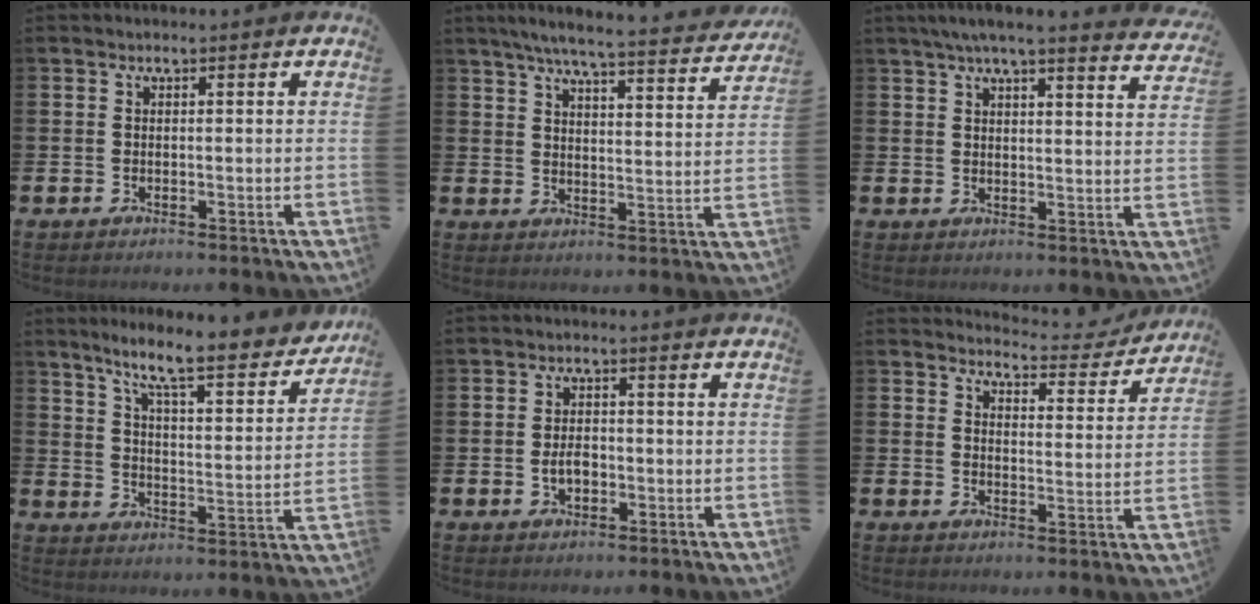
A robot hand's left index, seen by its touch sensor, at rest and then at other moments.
{"total": 6.5, "force": [5.8, 0.3, 2.8], "torque": [-0.059, -0.044, 0.096]}
{"total": 5.4, "force": [5.0, -0.1, 2.1], "torque": [-0.044, -0.023, 0.086]}
{"total": 8.8, "force": [7.6, 0.8, 4.2], "torque": [-0.099, -0.060, 0.123]}
{"total": 2.7, "force": [-0.5, 1.7, 1.9], "torque": [-0.029, 0.000, -0.013]}
{"total": 4.3, "force": [4.2, 0.8, 0.5], "torque": [-0.008, -0.038, 0.067]}